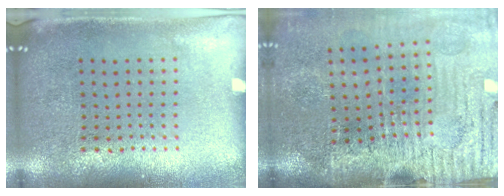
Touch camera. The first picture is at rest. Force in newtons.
{"total": 4.9, "press": 4.1, "slide": 2.6}